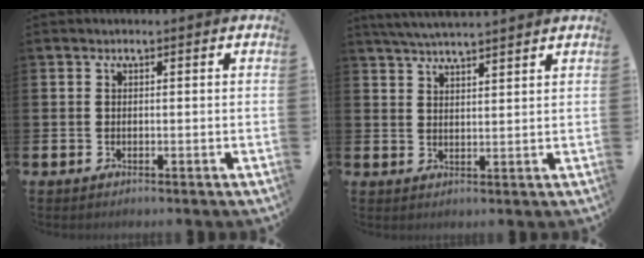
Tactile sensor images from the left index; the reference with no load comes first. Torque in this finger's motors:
{"motor_torque": [0.14, -0.32, 0.81, 0.21]}